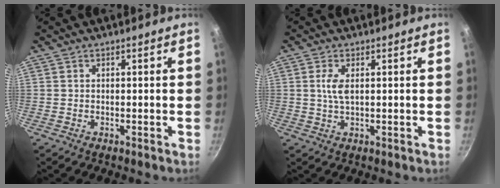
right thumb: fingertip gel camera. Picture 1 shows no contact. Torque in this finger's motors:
{"motor_torque": [0.77, 0.30, 0.74, -0.25, 0.02]}